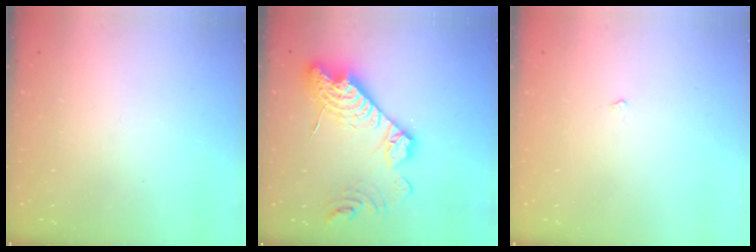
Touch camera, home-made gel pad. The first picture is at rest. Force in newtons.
{"total": 19.4, "press": 19.3, "slide": 1.7}
{"total": 2.2, "press": 2.1, "slide": 0.4}